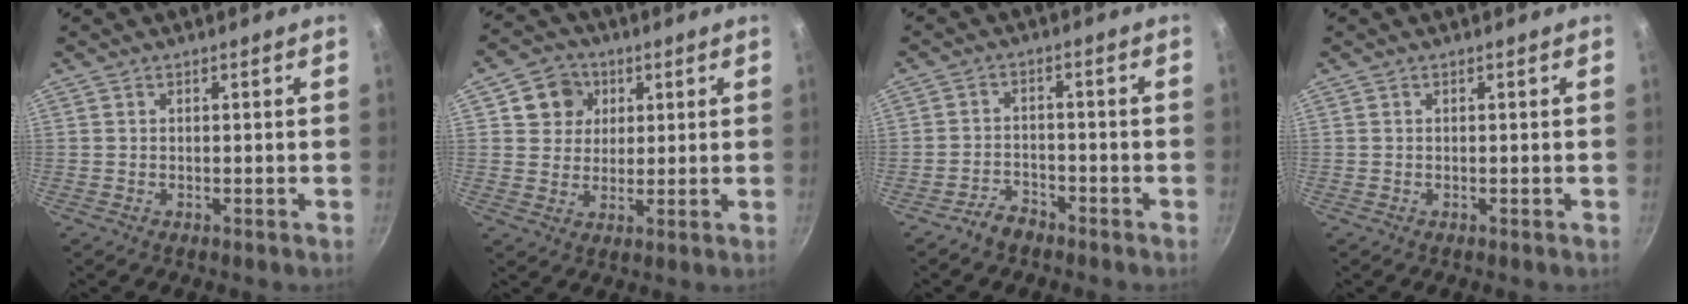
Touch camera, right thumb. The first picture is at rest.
{"total": 7.3, "force": [2.7, 6.4, 2.1], "torque": [0.005, 0.003, 0.040]}
{"total": 3.7, "force": [-3.1, 1.9, 1.0], "torque": [-0.011, 0.035, -0.053]}
{"total": 0.0}